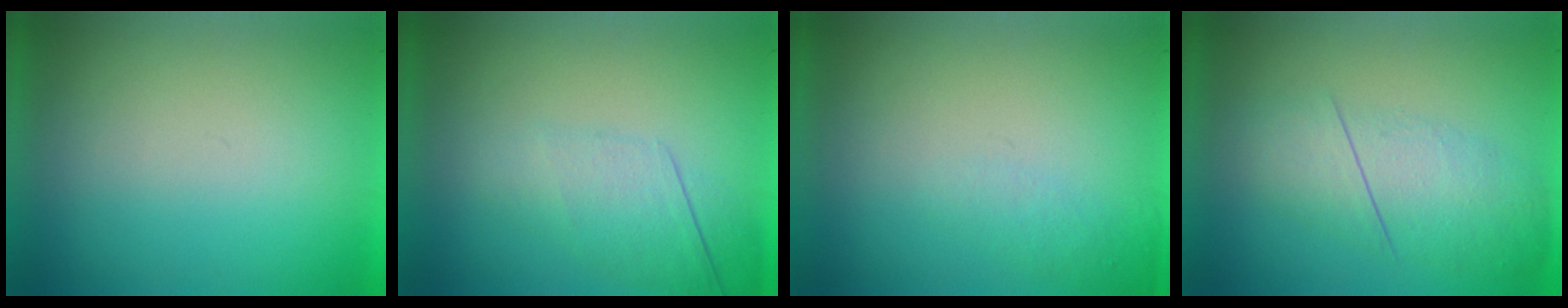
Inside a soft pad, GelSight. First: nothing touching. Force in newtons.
{"total": 2.3}
{"total": 1.3}
{"total": 3.0}